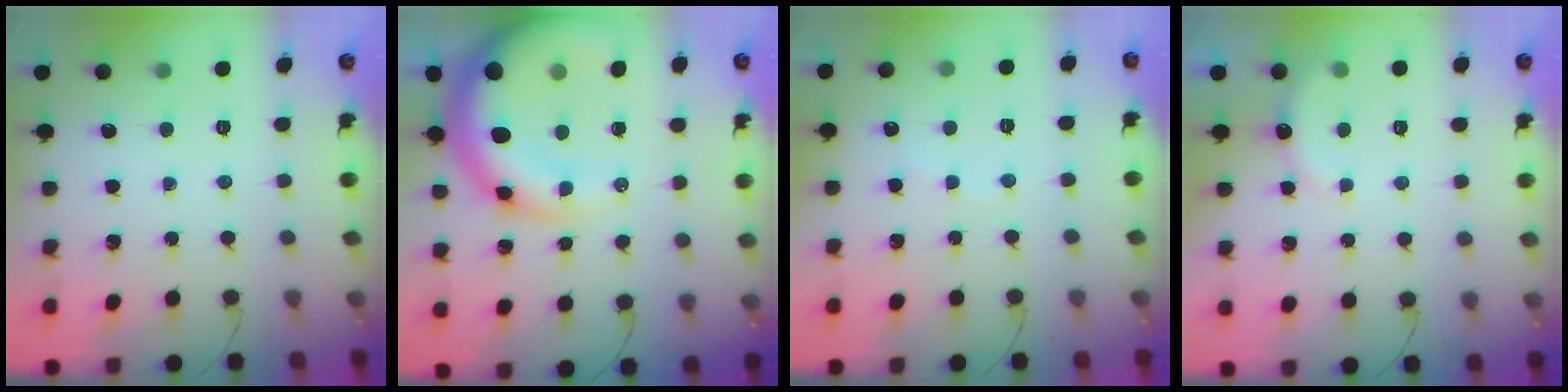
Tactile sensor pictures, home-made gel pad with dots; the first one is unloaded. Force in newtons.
{"total": 16.3, "press": 15.6, "slide": 4.7}
{"total": 4.9, "press": 4.8, "slide": 0.7}
{"total": 5.4, "press": 5.2, "slide": 1.5}